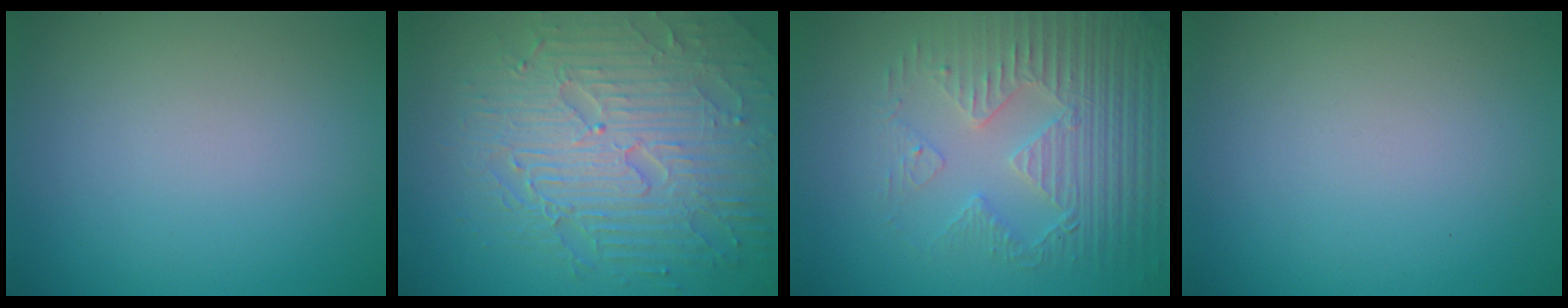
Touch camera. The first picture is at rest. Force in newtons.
{"total": 8.4, "press": 6.0, "slide": 5.9}
{"total": 4.4, "press": 4.3, "slide": 0.7}
{"total": 0.0}